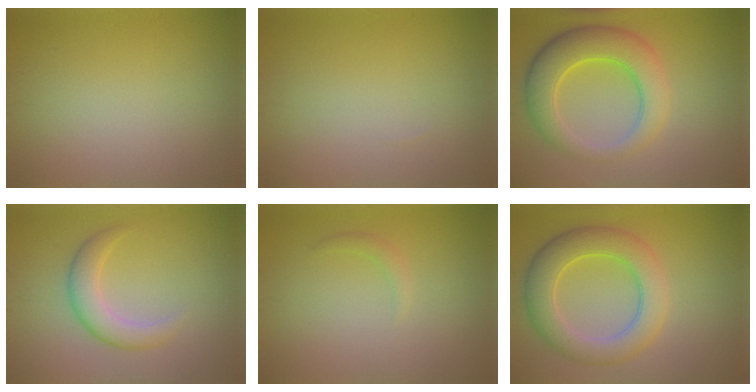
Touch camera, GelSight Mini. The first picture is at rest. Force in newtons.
{"total": 0.0}
{"total": 6.9, "press": 6.9, "slide": 0.3}
{"total": 3.3, "press": 3.3, "slide": 0.2}
{"total": 1.0, "press": 1.0, "slide": 0.1}
{"total": 6.6, "press": 6.6, "slide": 0.1}